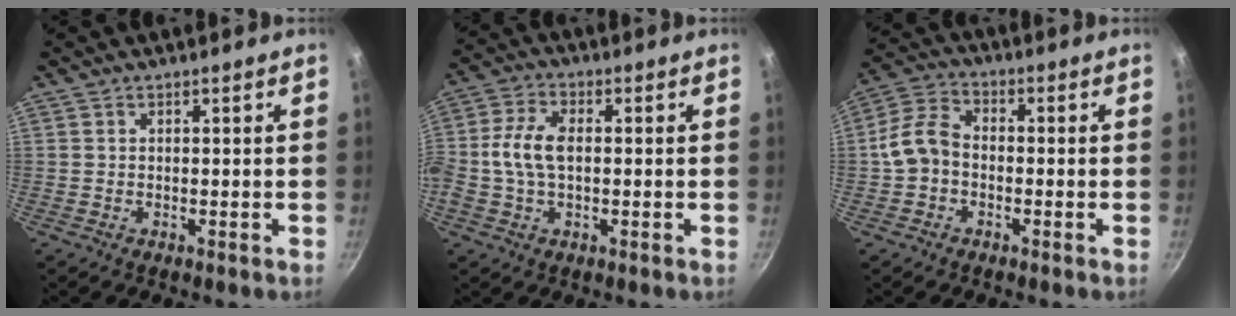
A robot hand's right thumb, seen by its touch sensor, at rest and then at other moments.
{"total": 8.0, "force": [0.0, 4.6, 6.5], "torque": [-0.143, 0.017, -0.005]}
{"total": 7.7, "force": [-1.2, 5.7, 4.9], "torque": [-0.090, 0.028, -0.036]}